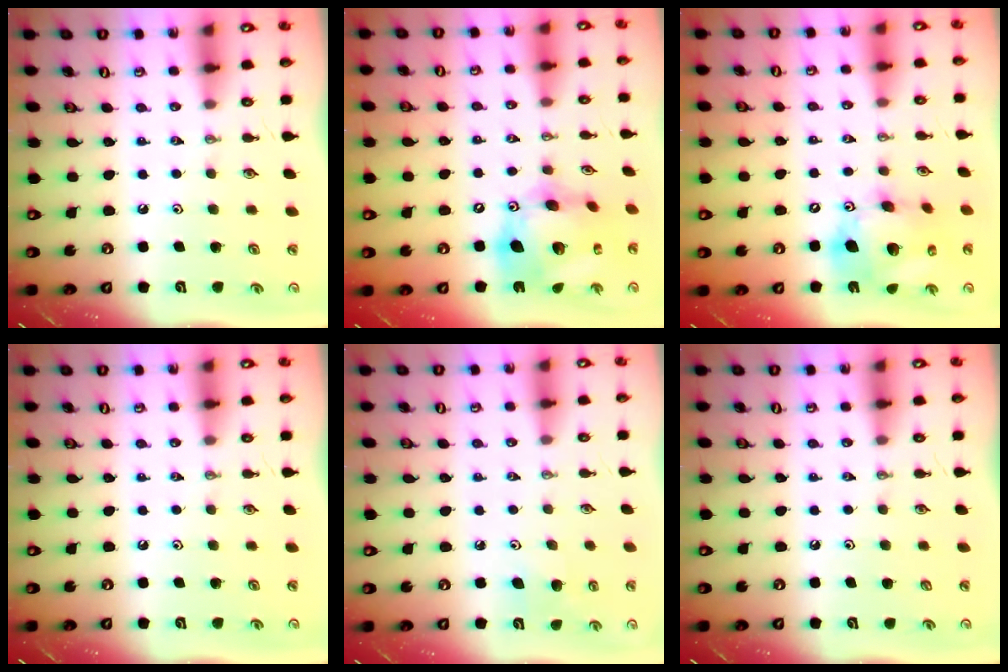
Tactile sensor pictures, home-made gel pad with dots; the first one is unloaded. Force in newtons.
{"total": 19.1, "press": 19.0, "slide": 1.8}
{"total": 16.9, "press": 16.7, "slide": 2.6}
{"total": 0.0}
{"total": 6.9, "press": 6.7, "slide": 1.7}
{"total": 1.1, "press": 0.1, "slide": 1.1}